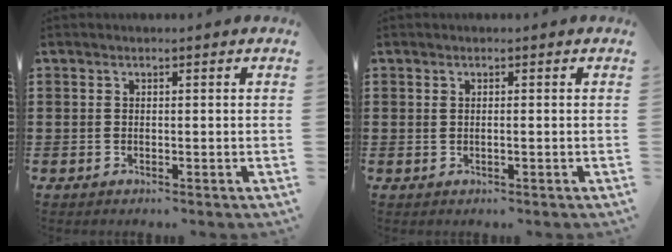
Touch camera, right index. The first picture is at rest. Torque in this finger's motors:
{"motor_torque": [-0.18, 0.16, -0.01, -0.01]}